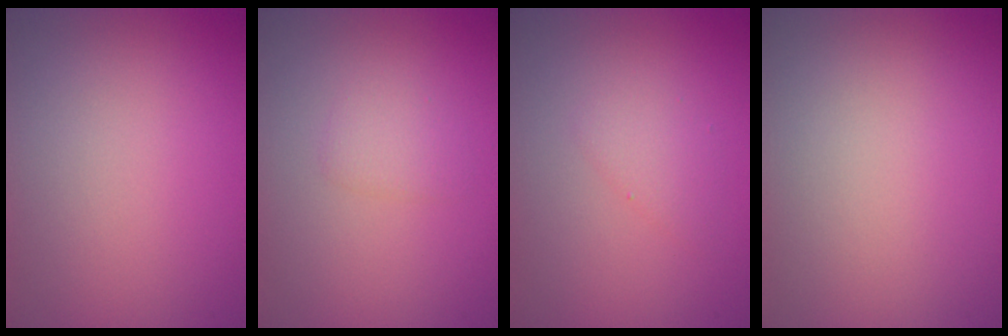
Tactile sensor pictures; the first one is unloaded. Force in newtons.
{"total": 1.3, "press": 1.3, "slide": 0.0}
{"total": 1.4, "press": 1.4, "slide": 0.1}
{"total": 0.0}